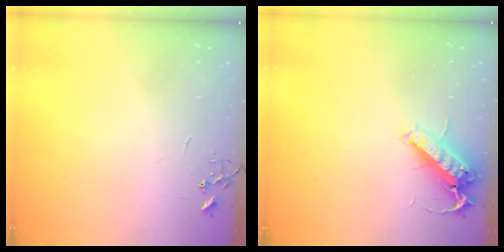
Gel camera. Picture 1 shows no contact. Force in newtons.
{"total": 13.1, "press": 13.0, "slide": 2.0}